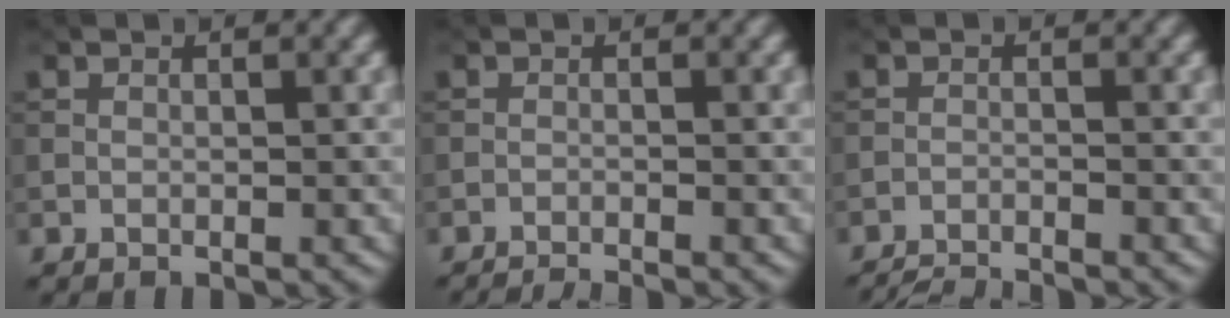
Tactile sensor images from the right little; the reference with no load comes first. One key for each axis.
{"total": 2.3, "fx": -2.0, "fy": 0.2, "fz": 1.0, "tx": -0.017, "ty": -0.001, "tz": -0.039}
{"total": 4.4, "fx": -4.2, "fy": 0.5, "fz": 1.1, "tx": -0.024, "ty": -0.015, "tz": -0.073}